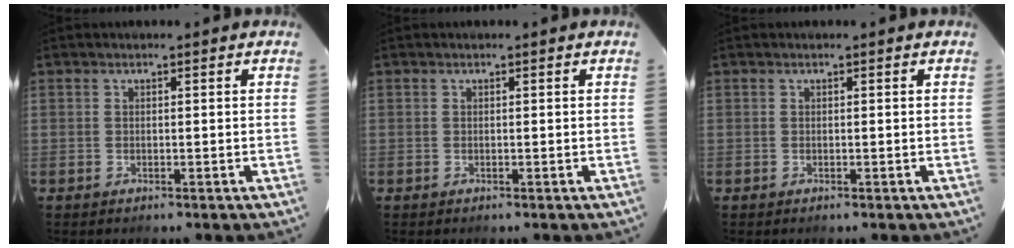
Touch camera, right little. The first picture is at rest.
{"total": 0.0}
{"total": 0.0}